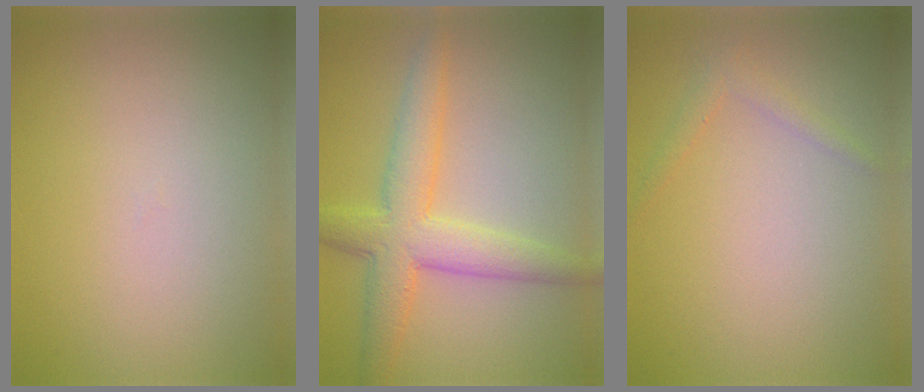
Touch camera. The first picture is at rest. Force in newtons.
{"total": 5.5, "press": 5.5, "slide": 0.0}
{"total": 1.2, "press": 1.2, "slide": 0.1}